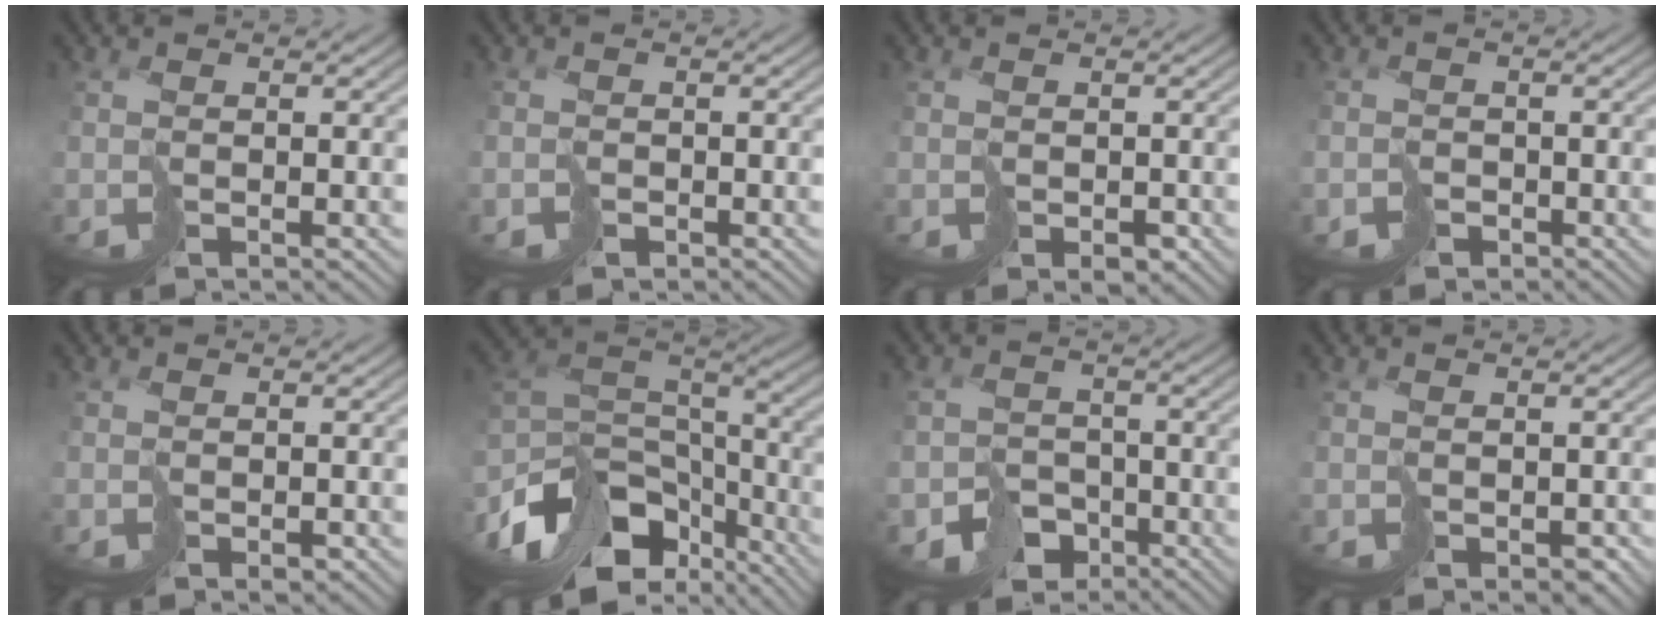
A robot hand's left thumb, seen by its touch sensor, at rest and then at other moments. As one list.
[{"total": 1.2, "force": [-0.7, 0.9, -0.3], "torque": [0.018, 0.001, -0.014]}, {"total": 2.0, "force": [-0.7, 1.5, 1.1], "torque": [-0.011, -0.004, -0.005]}, {"total": 2.1, "force": [-1.4, 1.6, -0.2], "torque": [0.021, -0.003, -0.028]}, {"total": 1.3, "force": [-0.3, 0.9, 0.8], "torque": [-0.011, -0.002, -0.002]}, {"total": 14.1, "force": [-7.8, 8.2, 8.4], "torque": [-0.193, -0.024, -0.117]}, {"total": 5.5, "force": [-3.9, 3.6, 1.1], "torque": [-0.010, -0.018, -0.060]}, {"total": 1.6, "force": [-0.3, 1.3, 0.8], "torque": [-0.008, -0.003, -0.003]}]